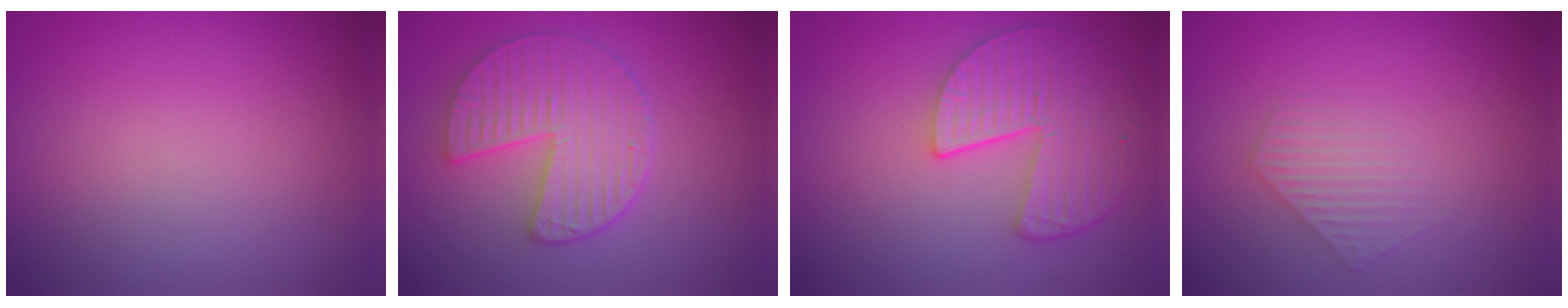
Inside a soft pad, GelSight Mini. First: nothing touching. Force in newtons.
{"total": 4.9, "press": 4.2, "slide": 2.5}
{"total": 5.3, "press": 4.3, "slide": 3.1}
{"total": 1.9, "press": 1.9, "slide": 0.3}